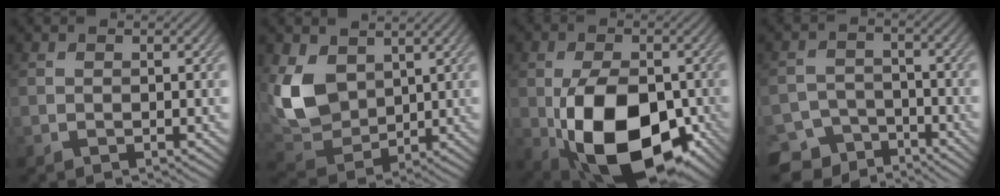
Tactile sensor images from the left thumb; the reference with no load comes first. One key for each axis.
{"total": 9.7, "fx": 3.1, "fy": 6.9, "fz": 6.0, "tx": -0.170, "ty": -0.007, "tz": 0.066}
{"total": 15.0, "fx": -4.3, "fy": 8.8, "fz": 11.4, "tx": -0.205, "ty": -0.037, "tz": -0.063}
{"total": 6.9, "fx": -5.4, "fy": 4.1, "fz": 1.1, "tx": -0.023, "ty": -0.013, "tz": -0.086}